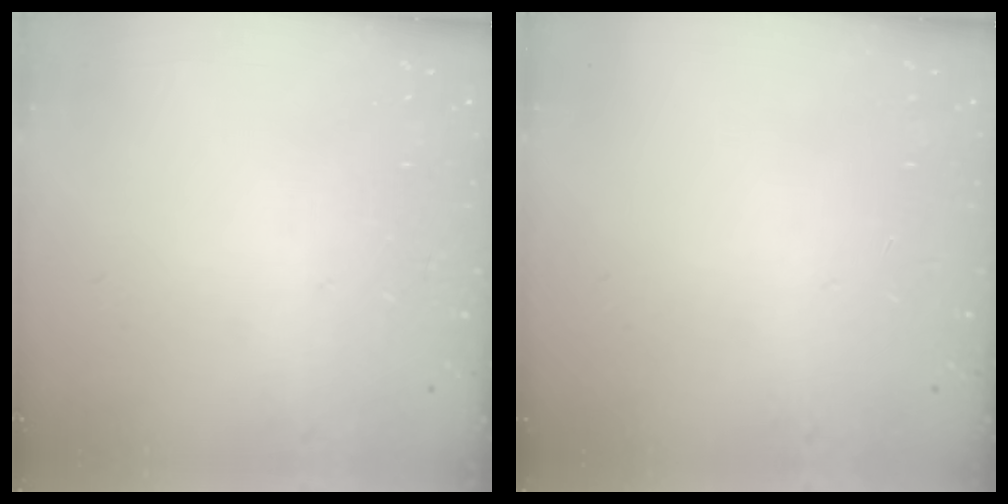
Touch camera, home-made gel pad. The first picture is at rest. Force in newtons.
{"total": 0.0}